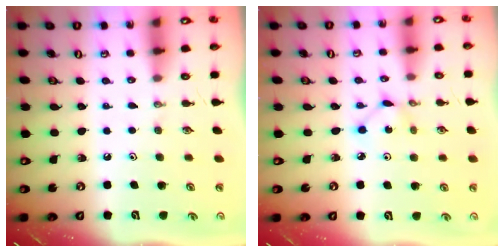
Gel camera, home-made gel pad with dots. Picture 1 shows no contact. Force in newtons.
{"total": 2.5, "press": 2.5, "slide": 0.2}